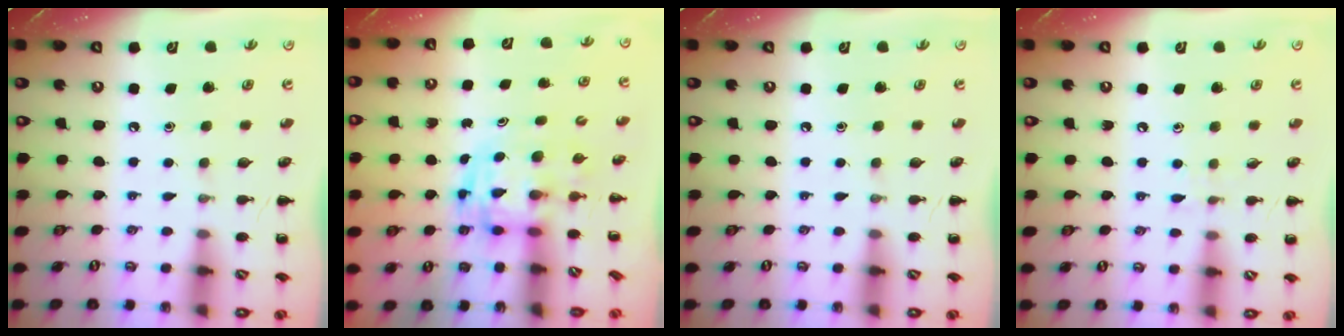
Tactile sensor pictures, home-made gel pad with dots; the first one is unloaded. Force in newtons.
{"total": 2.8, "press": 2.7, "slide": 0.5}
{"total": 0.0}
{"total": 3.9, "press": 3.6, "slide": 1.4}